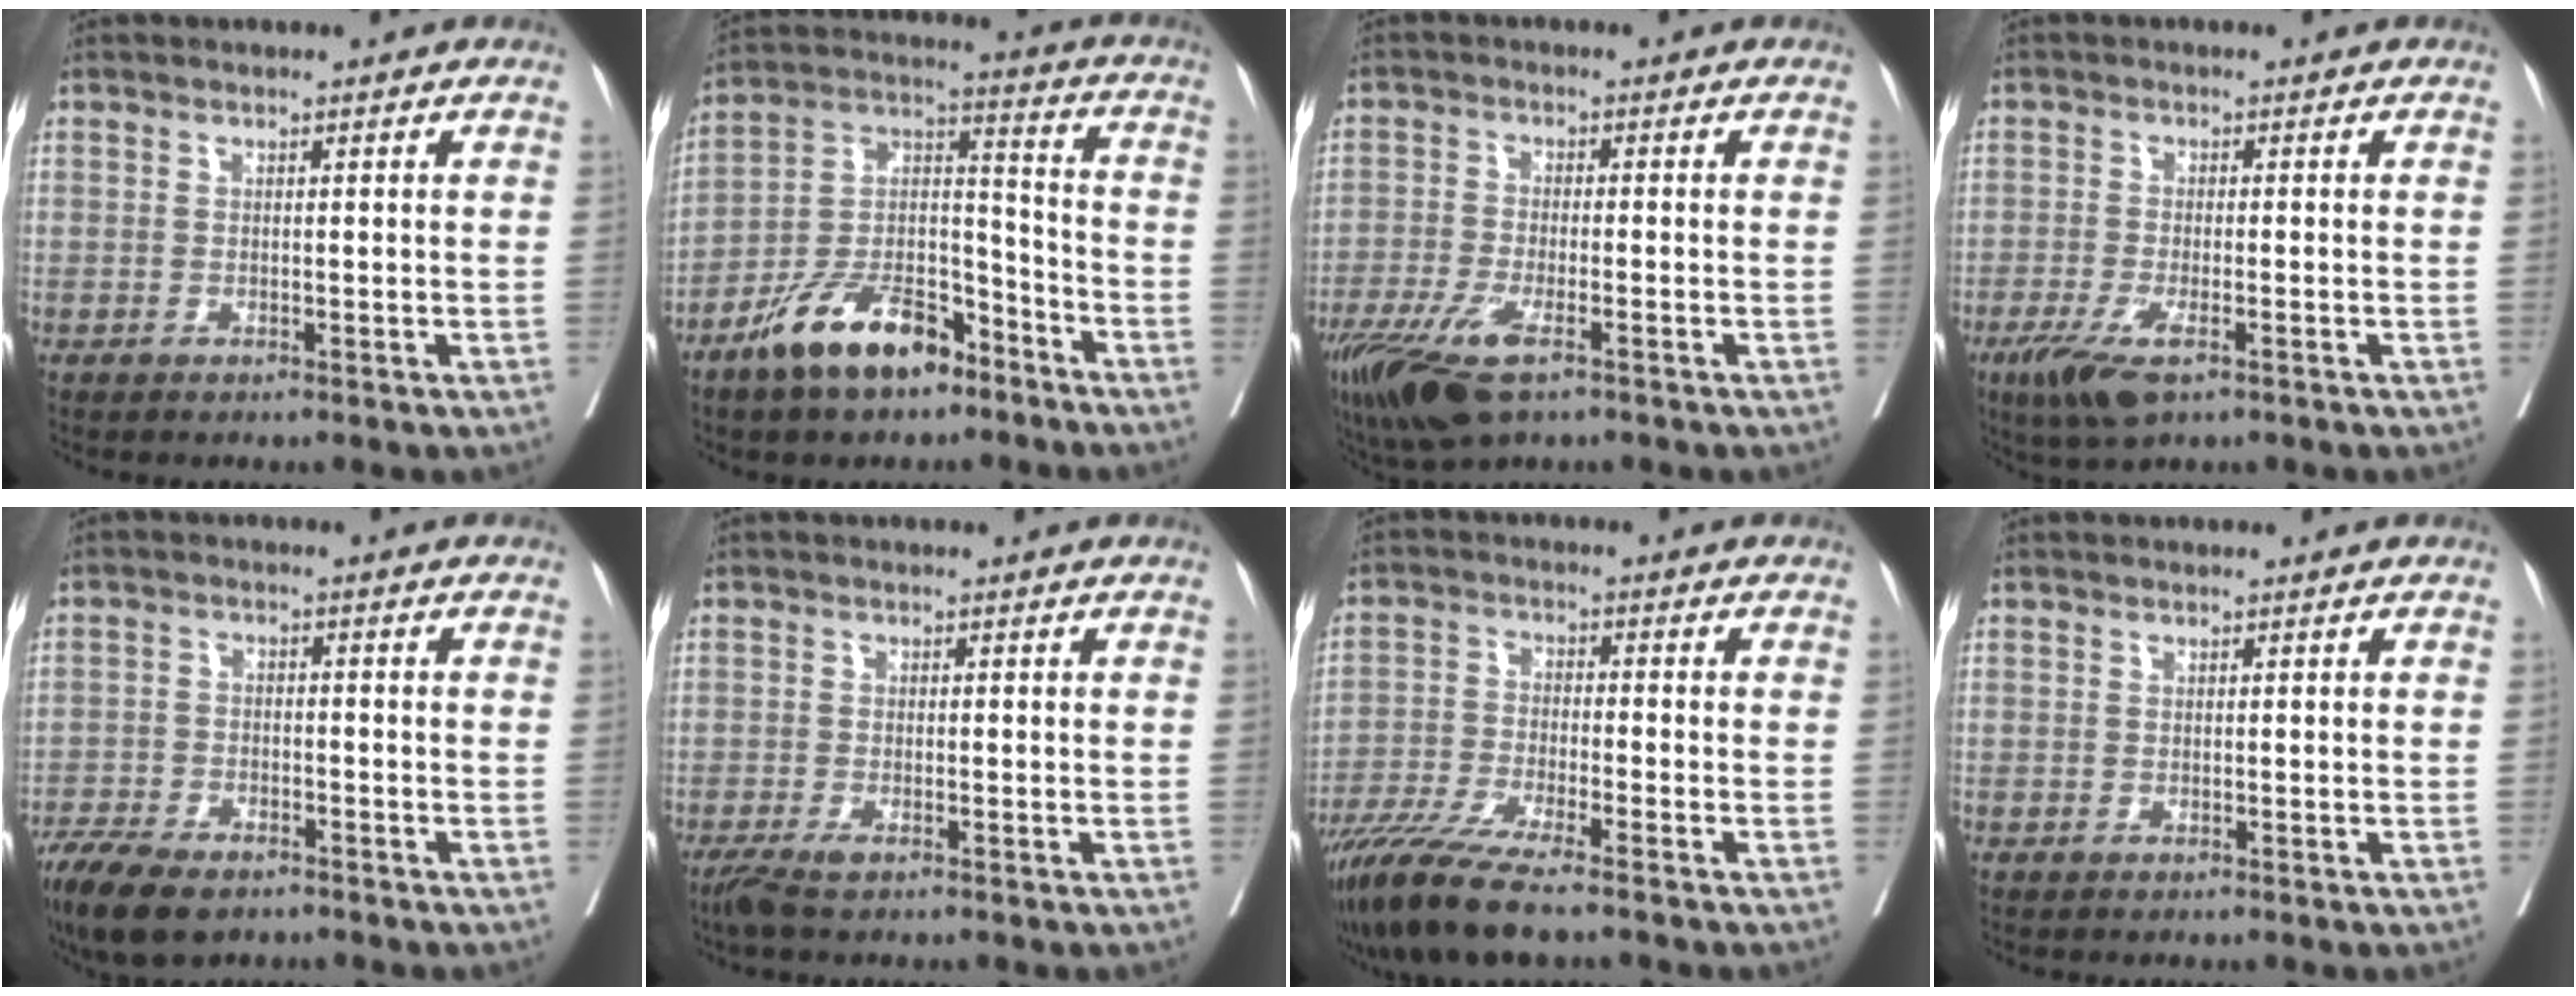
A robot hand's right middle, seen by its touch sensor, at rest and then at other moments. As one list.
[{"total": 13.3, "force": [-9.2, 5.4, 8.0], "torque": [-0.150, 0.014, -0.169]}, {"total": 9.7, "force": [-5.9, 2.7, 7.2], "torque": [-0.136, -0.021, -0.104]}, {"total": 5.9, "force": [-3.3, 1.5, 4.6], "torque": [-0.089, -0.013, -0.056]}, {"total": 9.2, "force": [-7.1, 3.4, 4.9], "torque": [-0.086, -0.013, -0.121]}, {"total": 2.9, "force": [-2.1, 0.6, 1.9], "torque": [-0.036, -0.007, -0.039]}, {"total": 10.7, "force": [-8.6, 0.6, 6.4], "torque": [-0.113, -0.031, -0.151]}, {"total": 0.0}]